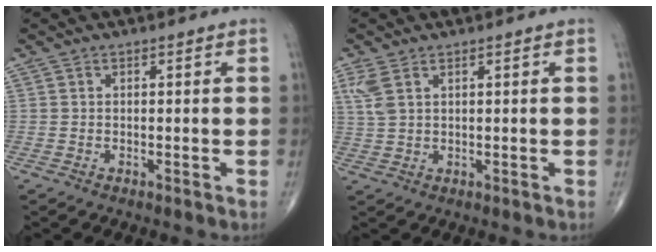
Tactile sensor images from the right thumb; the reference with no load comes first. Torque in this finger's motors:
{"motor_torque": [-0.06, 0.22, 0.50, 0.39, 0.03]}